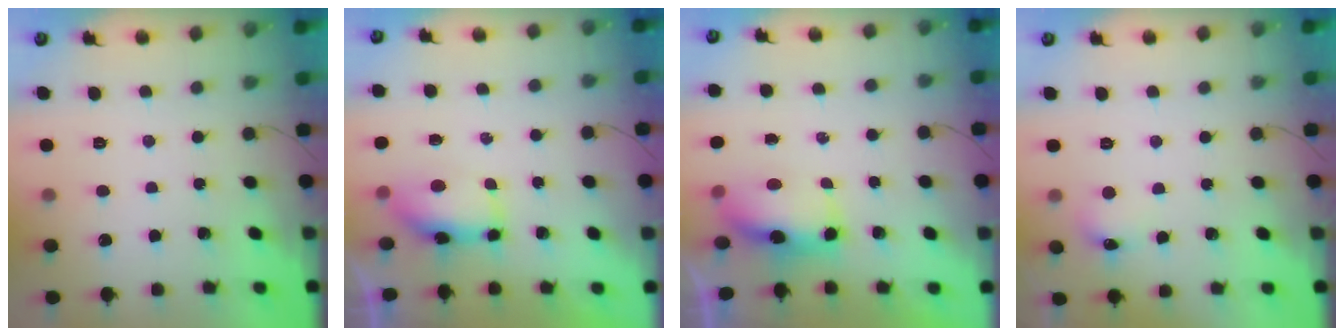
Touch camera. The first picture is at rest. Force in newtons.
{"total": 6.8, "press": 6.7, "slide": 0.9}
{"total": 6.7, "press": 6.6, "slide": 1.1}
{"total": 7.0, "press": 6.9, "slide": 1.4}